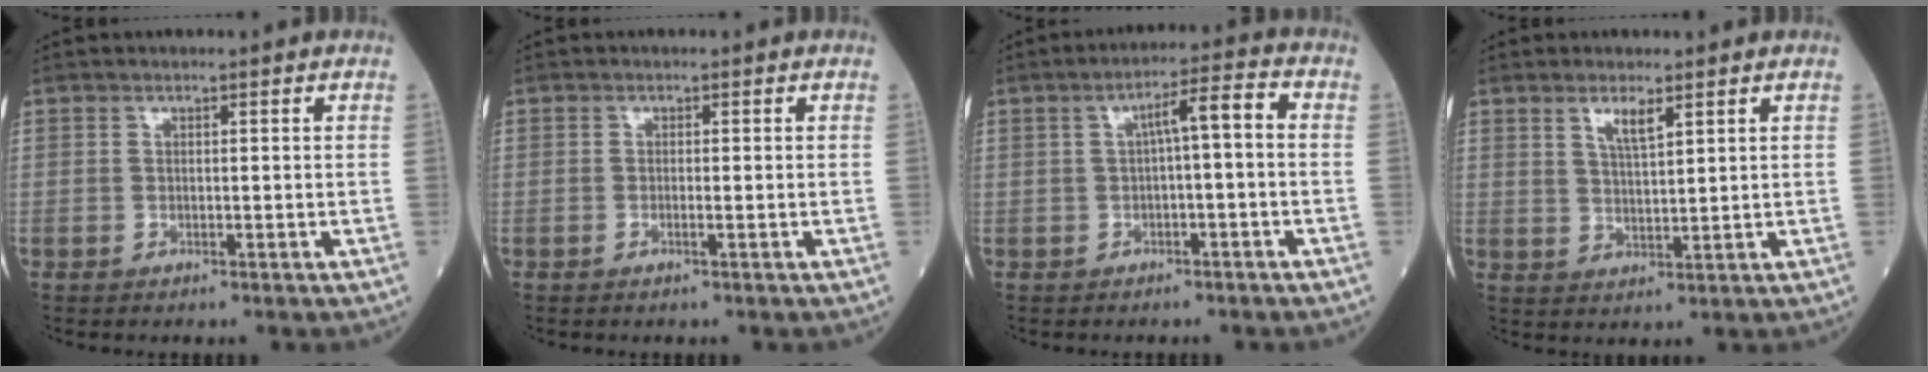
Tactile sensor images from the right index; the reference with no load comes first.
{"total": 0.7, "force": [-0.3, -0.1, 0.6], "torque": [-0.011, 0.000, -0.006]}
{"total": 5.1, "force": [0.1, 0.7, 5.0], "torque": [-0.076, 0.022, 0.001]}
{"total": 3.6, "force": [2.2, 0.6, 2.8], "torque": [-0.055, -0.002, 0.043]}